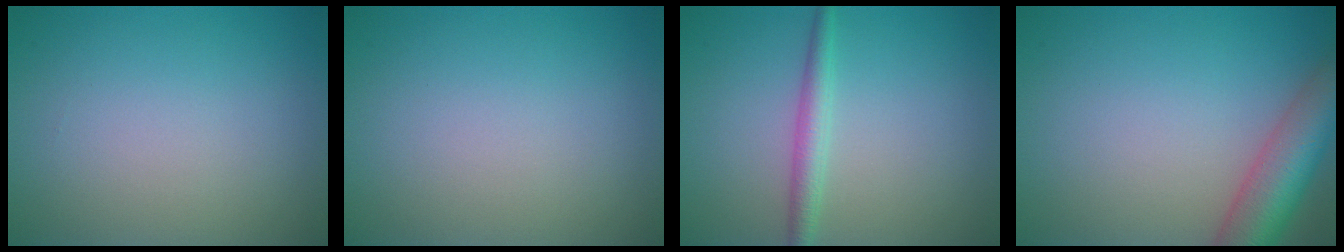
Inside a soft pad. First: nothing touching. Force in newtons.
{"total": 0.0}
{"total": 2.2, "press": 2.2, "slide": 0.0}
{"total": 6.9, "press": 6.9, "slide": 0.4}